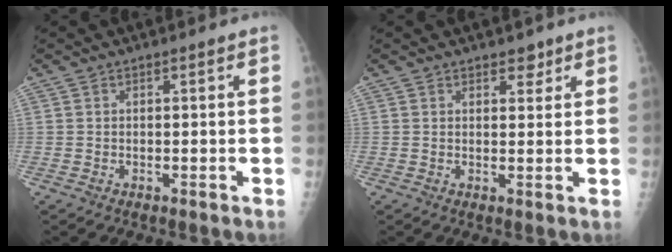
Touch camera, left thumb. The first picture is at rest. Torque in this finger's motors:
{"motor_torque": [-0.35, 0.05, -0.24, -0.27, -0.03]}